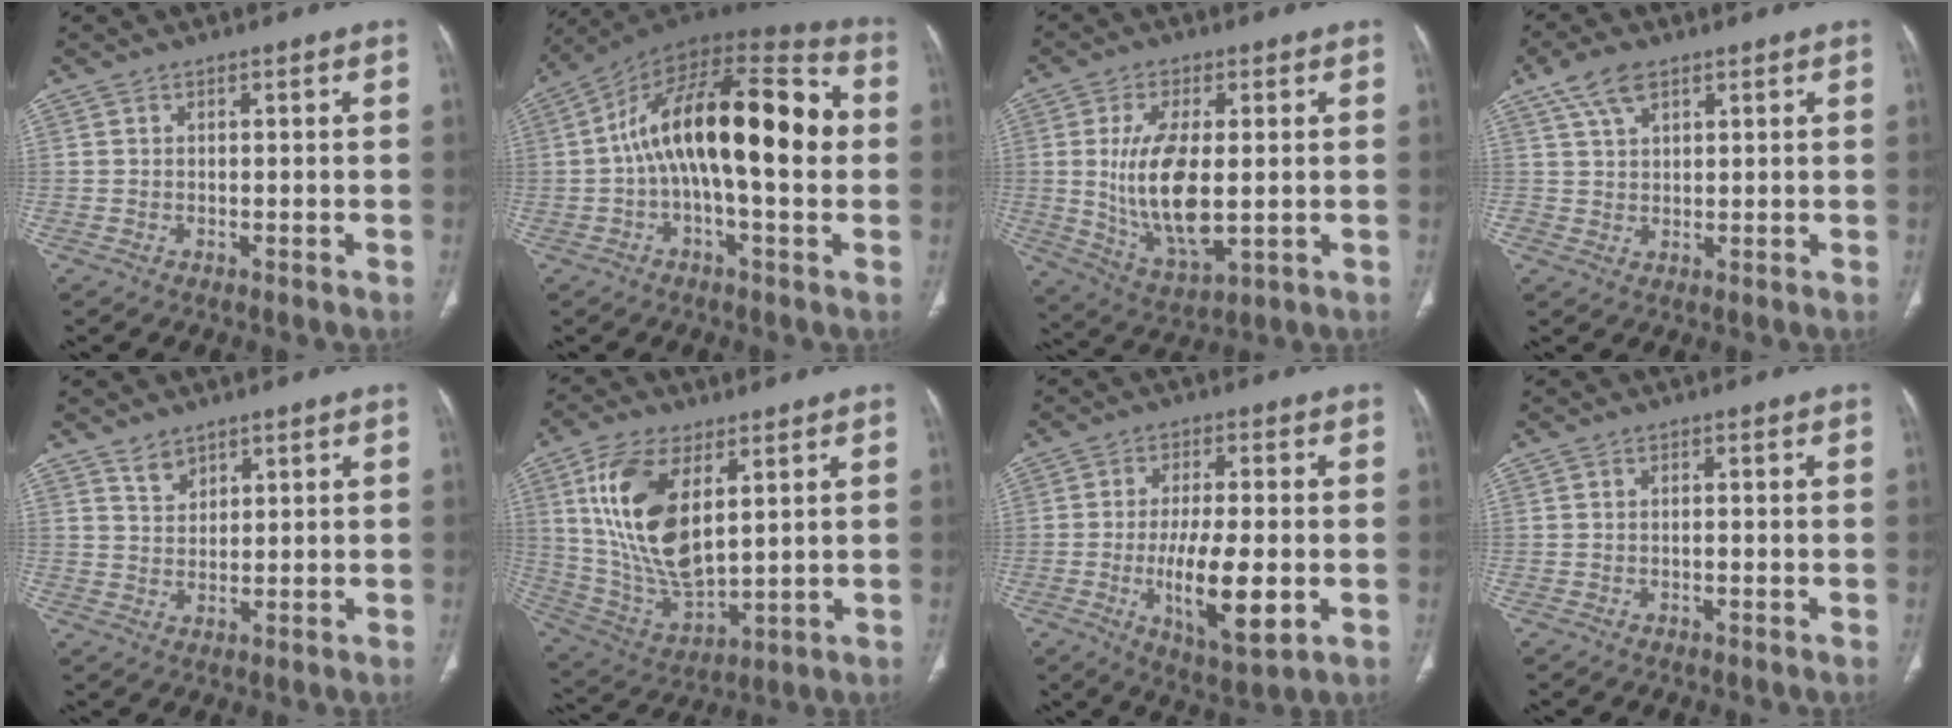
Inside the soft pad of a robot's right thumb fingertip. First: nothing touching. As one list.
[{"total": 24.3, "force": [1.0, 9.6, 22.2], "torque": [-0.349, 0.044, 0.004]}, {"total": 13.8, "force": [0.4, 6.0, 12.4], "torque": [-0.239, -0.019, 0.021]}, {"total": 5.6, "force": [3.2, 3.0, 3.4], "torque": [-0.058, 0.001, 0.065]}, {"total": 3.2, "force": [2.5, 1.8, 0.8], "torque": [0.000, -0.019, 0.049]}, {"total": 18.2, "force": [6.0, 8.8, 14.8], "torque": [-0.283, -0.026, 0.127]}, {"total": 13.5, "force": [-2.7, 4.3, 12.5], "torque": [-0.211, -0.013, -0.040]}, {"total": 0.6, "force": [-0.2, 0.2, 0.5], "torque": [-0.010, 0.001, -0.004]}]